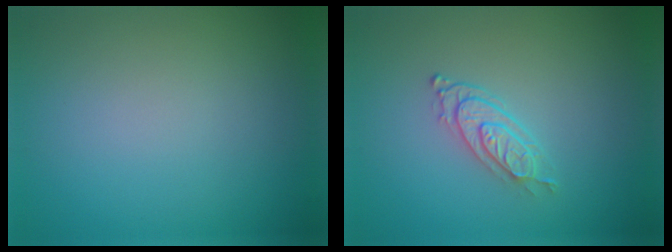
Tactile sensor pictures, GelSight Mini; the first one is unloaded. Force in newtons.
{"total": 2.5, "press": 2.0, "slide": 1.5}